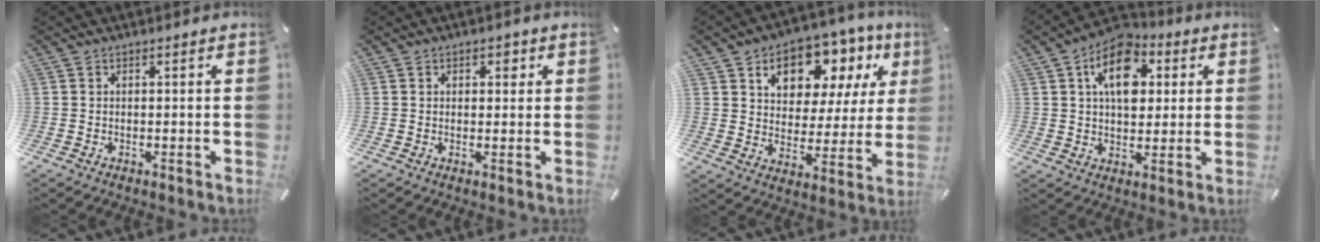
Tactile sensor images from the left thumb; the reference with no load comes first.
{"total": 2.2, "force": [0.8, 1.7, 1.1], "torque": [0.000, -0.002, 0.006]}
{"total": 13.5, "force": [7.8, 9.0, 6.3], "torque": [-0.099, -0.047, 0.137]}
{"total": 13.6, "force": [3.9, 9.5, 8.9], "torque": [-0.124, -0.003, 0.069]}